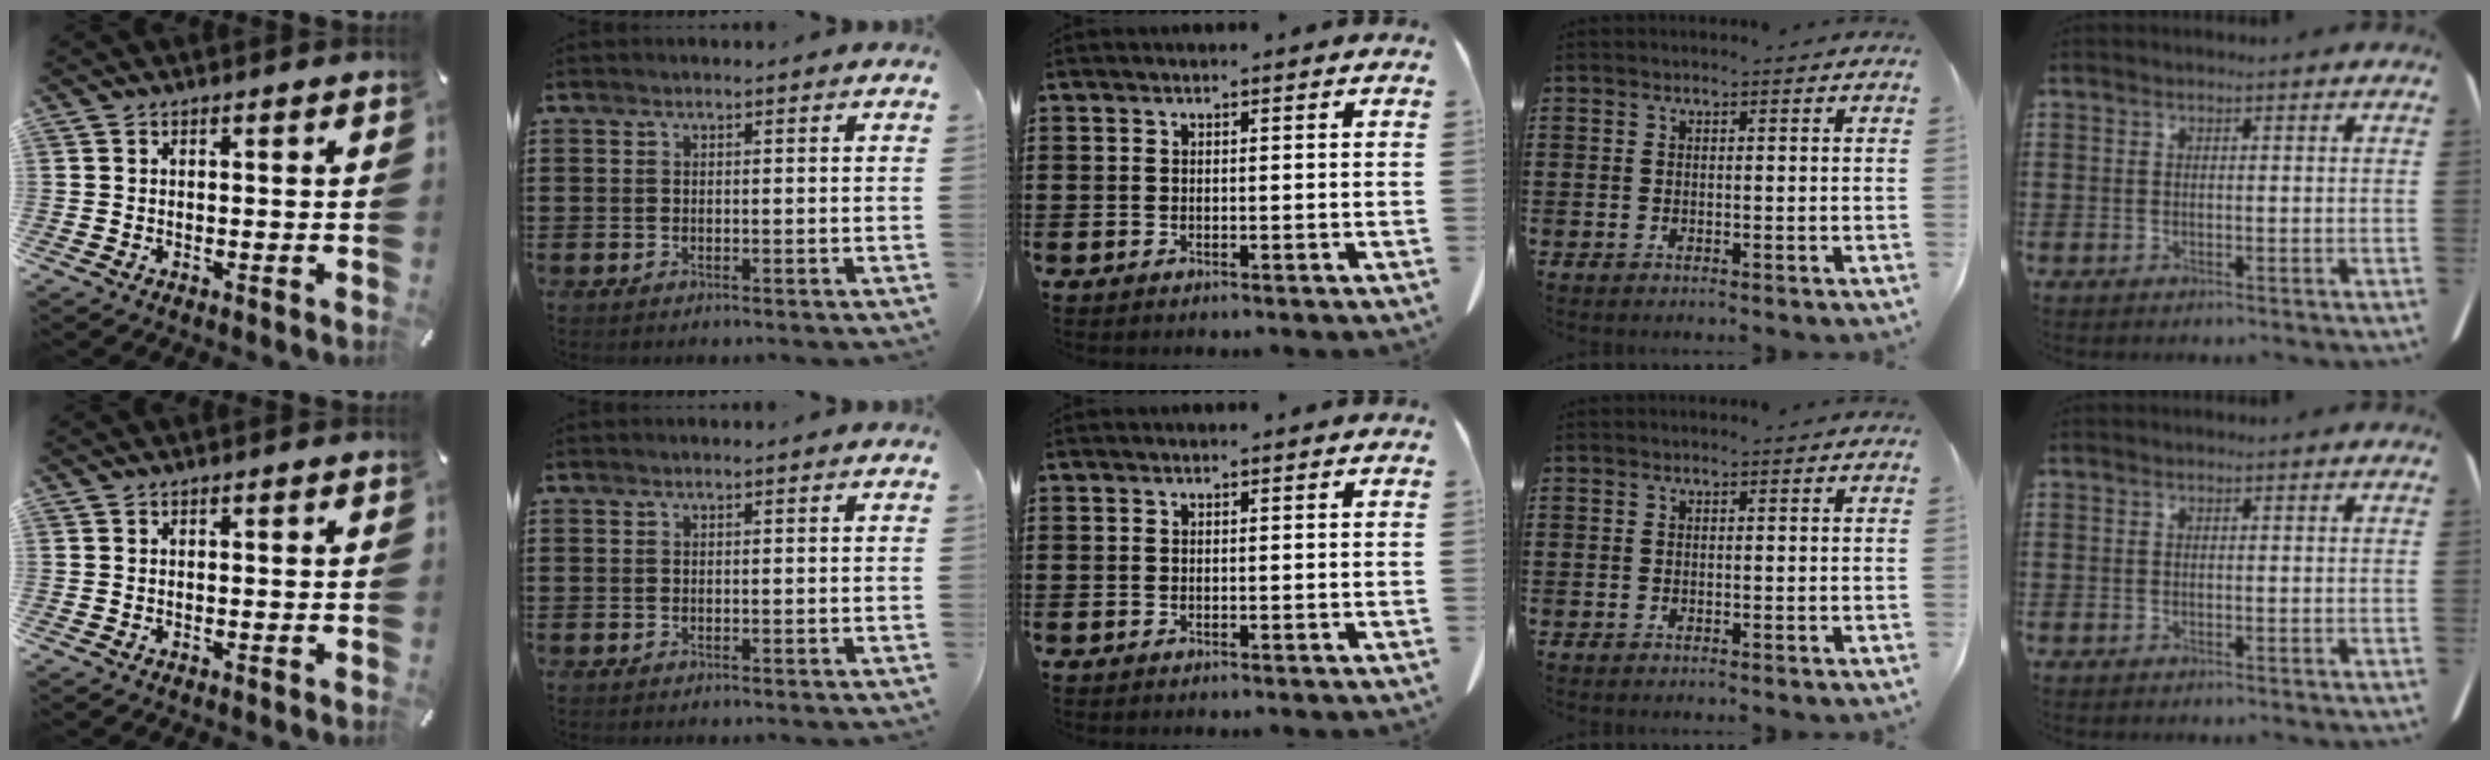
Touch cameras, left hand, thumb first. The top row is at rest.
{}